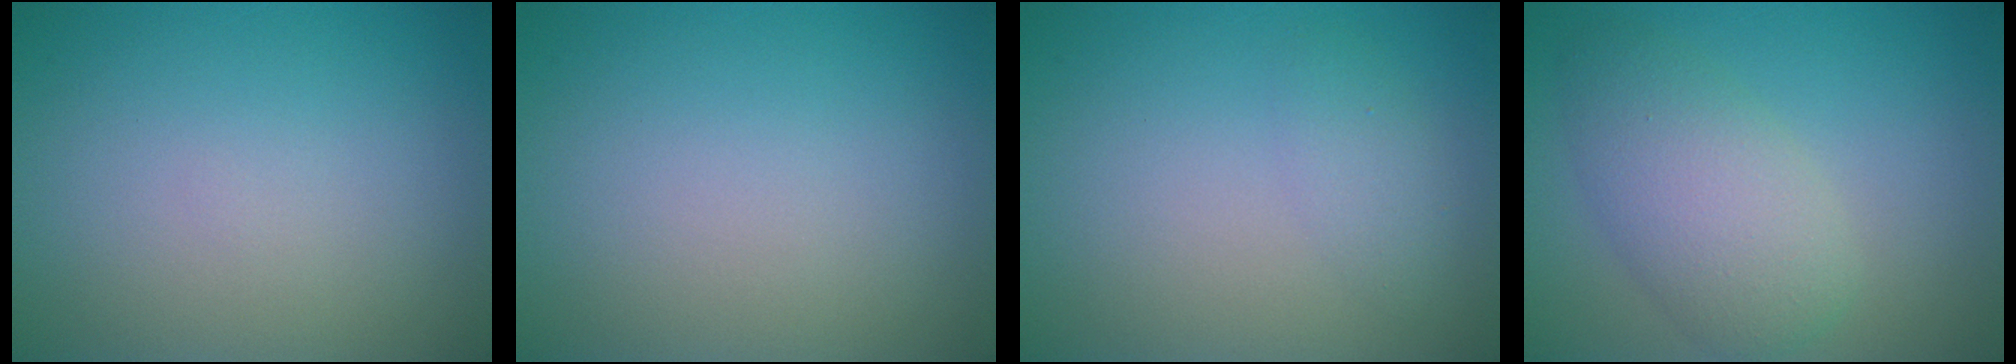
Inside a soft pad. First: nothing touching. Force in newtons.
{"total": 0.0}
{"total": 1.5, "press": 1.5, "slide": 0.1}
{"total": 4.8, "press": 4.8, "slide": 0.1}